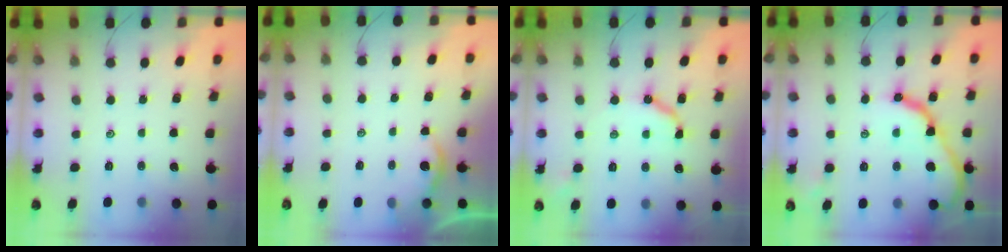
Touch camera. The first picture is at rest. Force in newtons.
{"total": 2.3, "press": 2.3, "slide": 0.3}
{"total": 8.3, "press": 8.2, "slide": 0.8}
{"total": 13.1, "press": 13.1, "slide": 0.7}